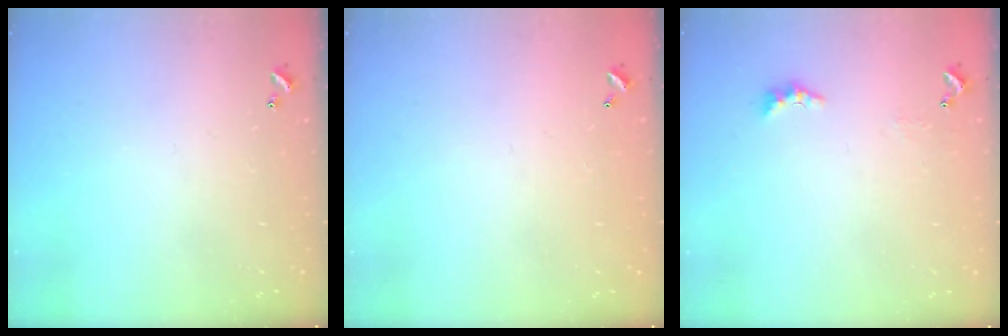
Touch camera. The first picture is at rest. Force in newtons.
{"total": 2.9, "press": 2.9, "slide": 0.1}
{"total": 2.2, "press": 2.1, "slide": 0.7}